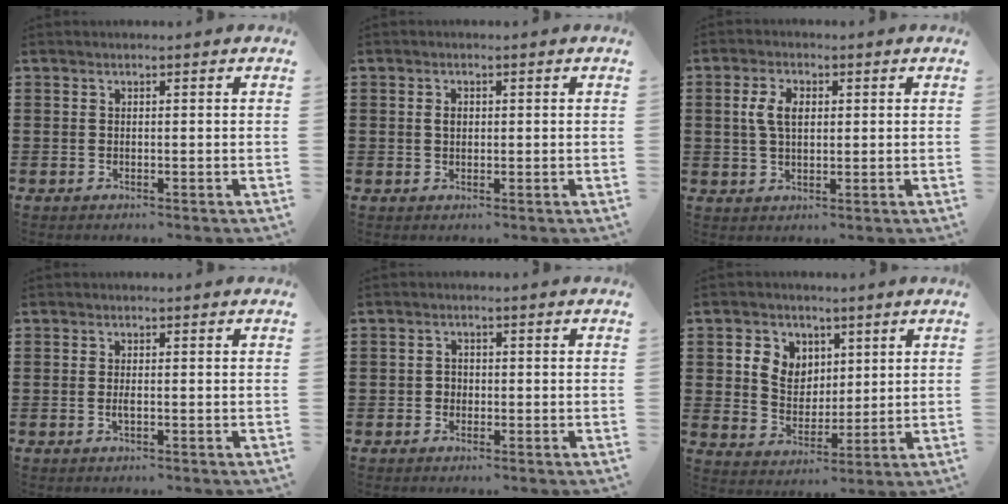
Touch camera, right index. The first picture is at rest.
{"total": 1.5, "force": [0.2, 1.0, 1.1], "torque": [-0.024, 0.006, 0.003]}
{"total": 4.4, "force": [0.8, 2.6, 3.5], "torque": [-0.083, 0.010, 0.010]}
{"total": 1.0, "force": [-0.2, 0.2, 0.9], "torque": [-0.016, -0.002, -0.003]}
{"total": 1.4, "force": [-0.6, 1.2, 0.3], "torque": [-0.010, 0.002, -0.013]}
{"total": 5.7, "force": [2.3, 5.0, 1.3], "torque": [-0.045, 0.014, 0.040]}